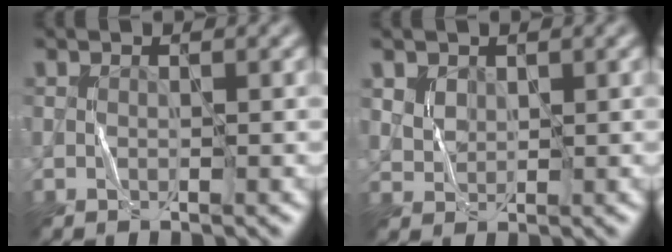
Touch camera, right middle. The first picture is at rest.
{"total": 2.1, "force": [1.2, 1.6, 0.8], "torque": [-0.024, -0.011, 0.041]}